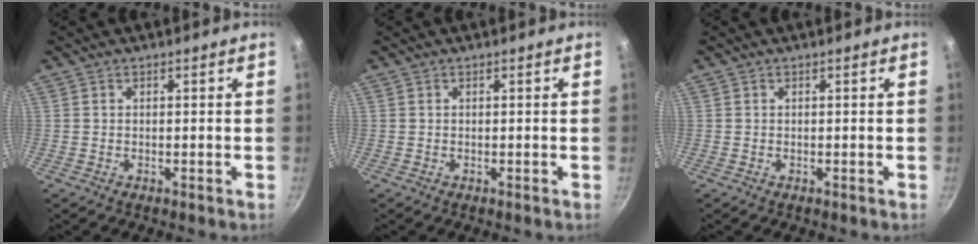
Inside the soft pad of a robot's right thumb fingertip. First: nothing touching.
{"total": 0.0}
{"total": 0.0}